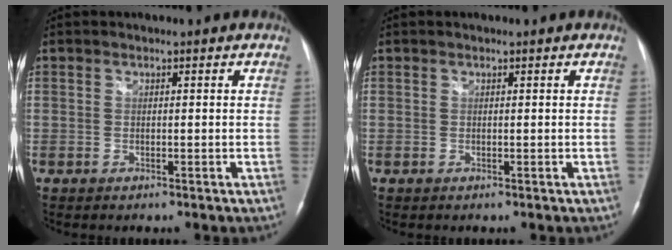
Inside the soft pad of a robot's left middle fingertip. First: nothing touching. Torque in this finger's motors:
{"motor_torque": [0.36, -0.24, -0.04, 0.04]}